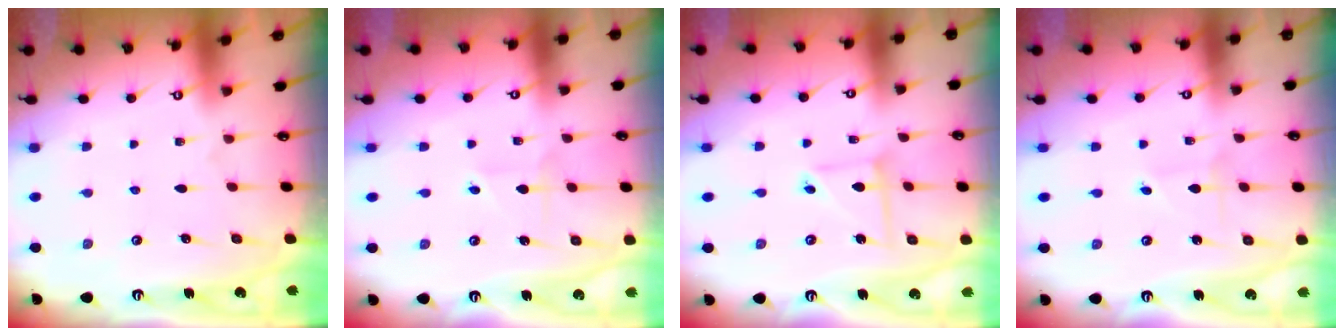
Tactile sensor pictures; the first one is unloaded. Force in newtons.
{"total": 3.2, "press": 3.2, "slide": 0.5}
{"total": 5.4, "press": 5.4, "slide": 0.5}
{"total": 1.1, "press": 1.1, "slide": 0.1}